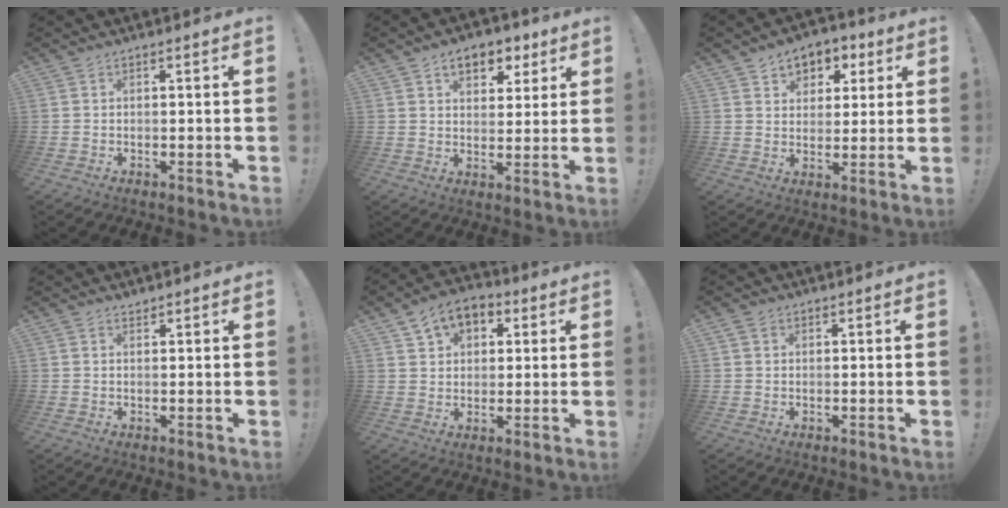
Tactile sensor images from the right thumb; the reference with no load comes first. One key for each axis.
{"total": 9.2, "fx": 4.8, "fy": 6.1, "fz": 4.9, "tx": -0.063, "ty": -0.021, "tz": 0.087}
{"total": 6.5, "fx": 2.3, "fy": 5.8, "fz": 1.8, "tx": -0.020, "ty": -0.011, "tz": 0.046}
{"total": 0.9, "fx": 0.9, "fy": 0.2, "fz": 0.1, "tx": 0.004, "ty": -0.003, "tz": 0.016}
{"total": 9.0, "fx": 4.3, "fy": 6.6, "fz": 4.4, "tx": -0.068, "ty": -0.015, "tz": 0.084}
{"total": 1.4, "fx": 0.8, "fy": 1.1, "fz": 0.4, "tx": -0.002, "ty": 0.000, "tz": 0.015}